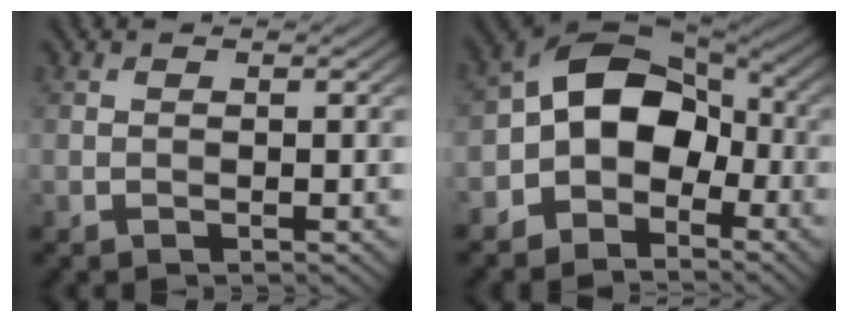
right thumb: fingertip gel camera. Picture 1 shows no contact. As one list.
[{"total": 8.9, "force": [-3.0, 6.3, 5.6], "torque": [-0.081, 0.012, -0.077]}]